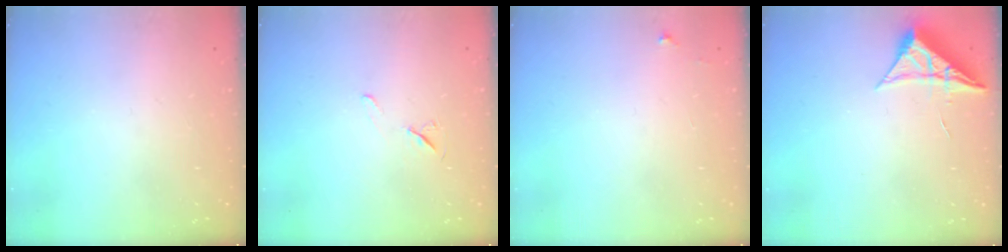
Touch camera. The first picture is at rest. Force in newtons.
{"total": 5.7, "press": 5.2, "slide": 2.4}
{"total": 3.9, "press": 3.9, "slide": 0.4}
{"total": 6.6, "press": 6.6, "slide": 0.2}